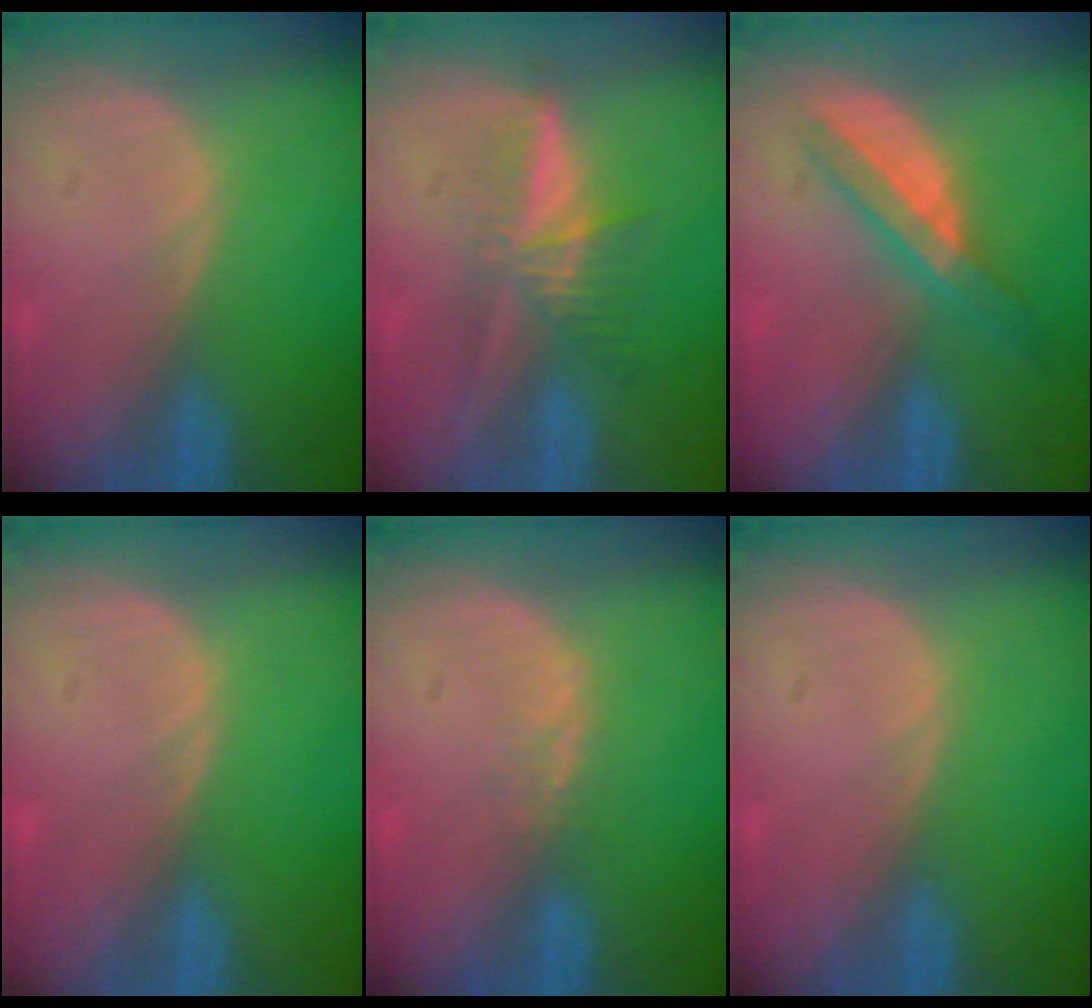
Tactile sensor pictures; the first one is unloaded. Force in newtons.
{"total": 5.3, "press": 5.2, "slide": 1.2}
{"total": 5.8, "press": 5.3, "slide": 2.2}
{"total": 0.0}
{"total": 1.4, "press": 1.4, "slide": 0.3}
{"total": 0.0}